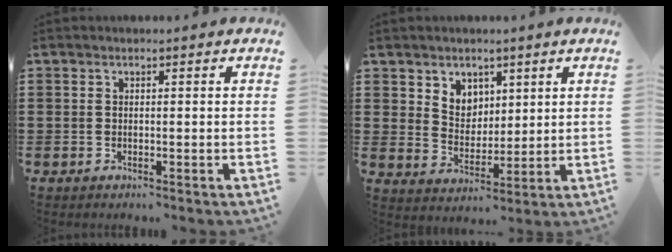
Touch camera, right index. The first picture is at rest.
{"total": 5.1, "force": [3.4, 3.8, 0.4], "torque": [-0.030, 0.004, 0.063]}